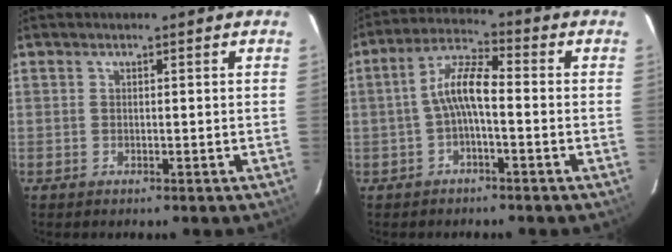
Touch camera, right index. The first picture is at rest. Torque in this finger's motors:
{"motor_torque": [0.75, -0.12, 0.51, 0.14]}